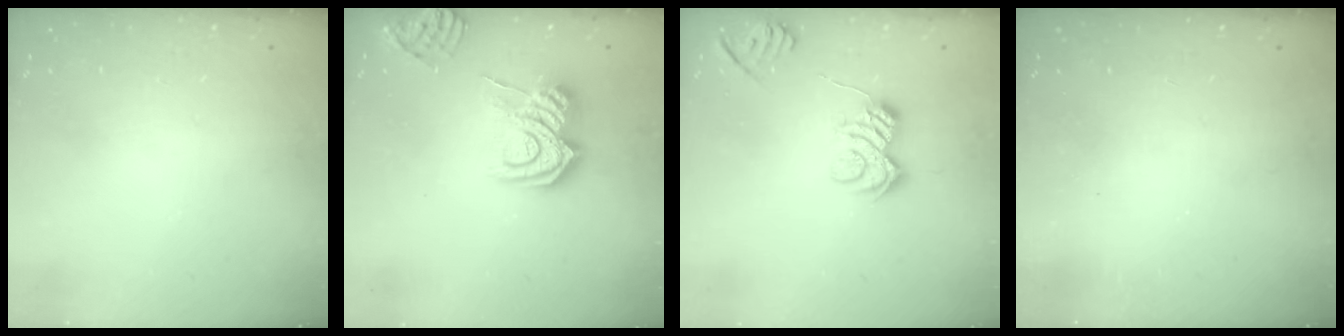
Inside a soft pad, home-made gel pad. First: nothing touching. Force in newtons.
{"total": 12.1, "press": 12.1, "slide": 1.2}
{"total": 9.1, "press": 9.0, "slide": 0.8}
{"total": 2.1, "press": 2.0, "slide": 0.7}